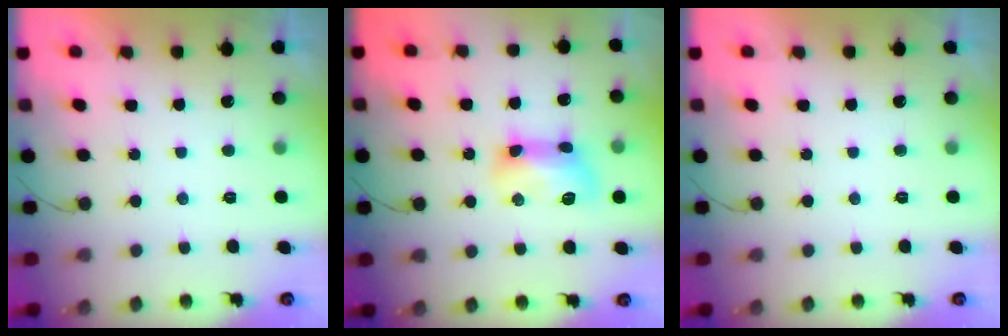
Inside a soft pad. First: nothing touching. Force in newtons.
{"total": 10.5, "press": 10.5, "slide": 1.3}
{"total": 0.0}